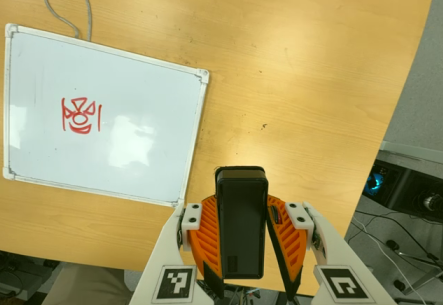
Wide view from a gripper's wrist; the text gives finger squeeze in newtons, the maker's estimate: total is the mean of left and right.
{"total": 6.5, "left": 5.3, "right": 7.8}